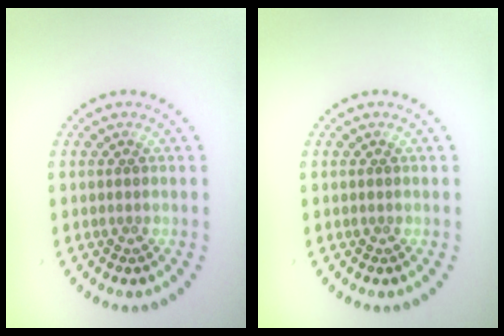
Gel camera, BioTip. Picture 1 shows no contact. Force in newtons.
{"total": 0.0}